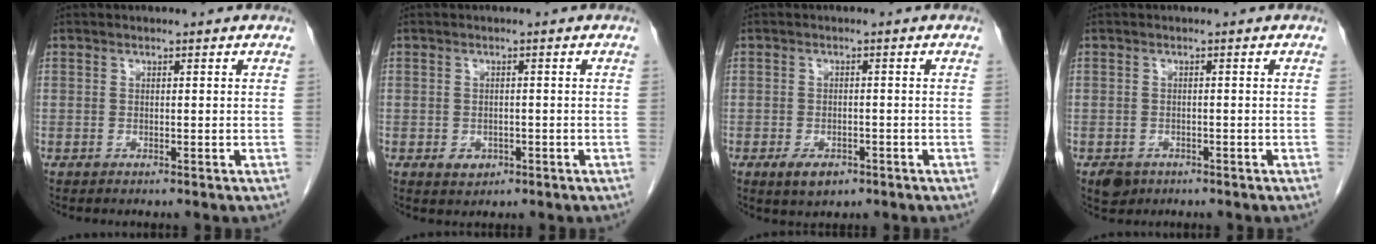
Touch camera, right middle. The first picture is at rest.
{"total": 2.1, "force": [-0.8, 1.6, 1.0], "torque": [-0.012, 0.003, -0.001]}
{"total": 3.6, "force": [-1.9, 1.9, 2.3], "torque": [-0.040, -0.002, -0.020]}
{"total": 2.4, "force": [-1.4, 1.8, 0.7], "torque": [-0.011, 0.003, -0.017]}